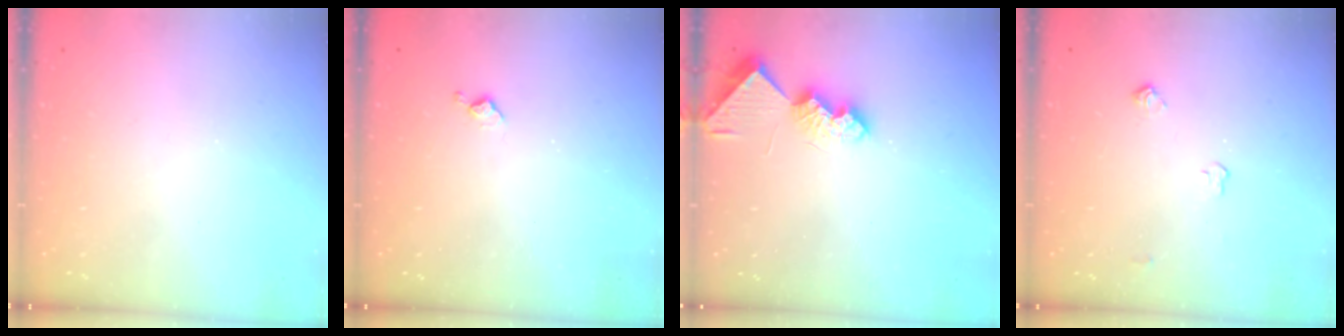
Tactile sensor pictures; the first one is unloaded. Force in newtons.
{"total": 3.8, "press": 3.8, "slide": 0.7}
{"total": 8.9, "press": 8.9, "slide": 0.4}
{"total": 4.0, "press": 4.0, "slide": 0.6}